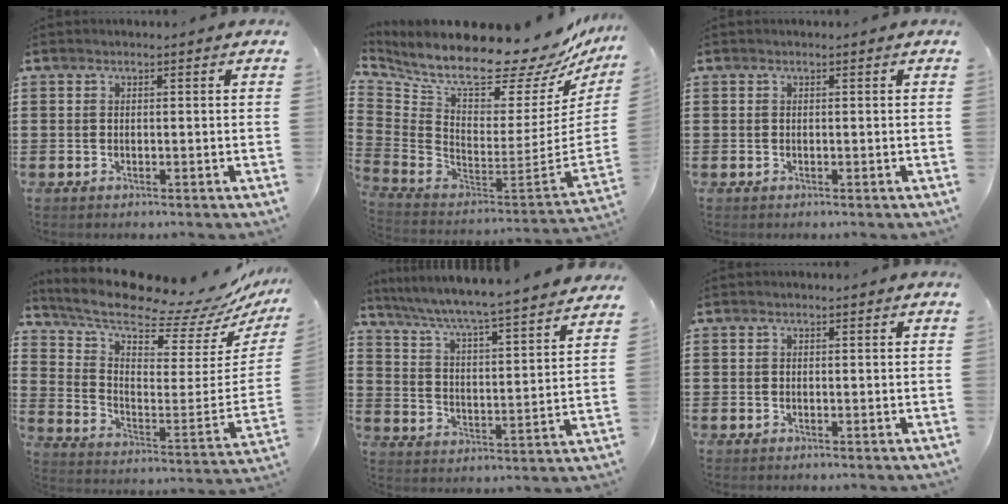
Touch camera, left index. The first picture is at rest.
{"total": 12.9, "force": [10.4, 2.9, 7.0], "torque": [-0.141, -0.084, 0.169]}
{"total": 0.0}
{"total": 9.9, "force": [8.5, 1.6, 4.8], "torque": [-0.109, -0.080, 0.136]}
{"total": 5.2, "force": [4.7, -0.8, 2.0], "torque": [-0.060, -0.047, 0.070]}
{"total": 0.0}